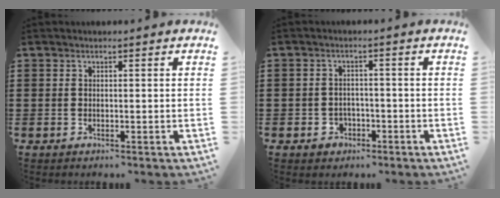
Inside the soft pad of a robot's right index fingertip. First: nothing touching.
{"total": 2.3, "force": [-1.4, 1.7, 0.5], "torque": [-0.017, 0.000, -0.031]}